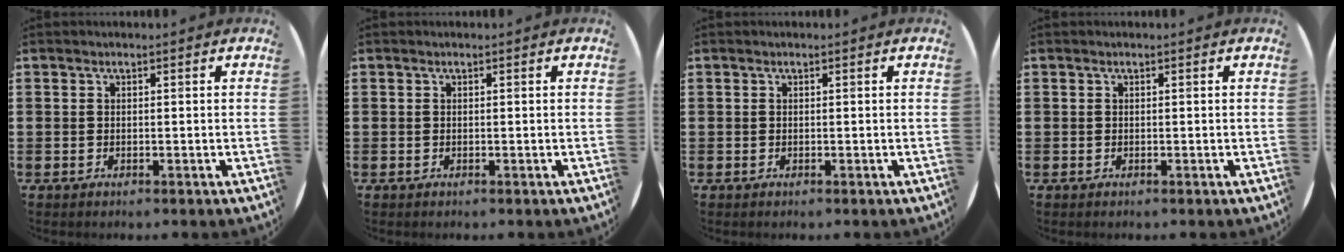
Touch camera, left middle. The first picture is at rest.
{"total": 0.0}
{"total": 0.0}
{"total": 0.0}